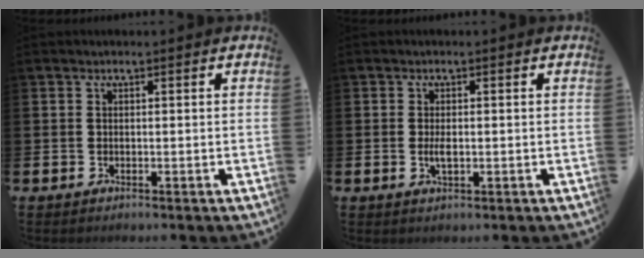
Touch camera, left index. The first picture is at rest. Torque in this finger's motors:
{"motor_torque": [0.45, 0.09, 0.06, 0.08]}